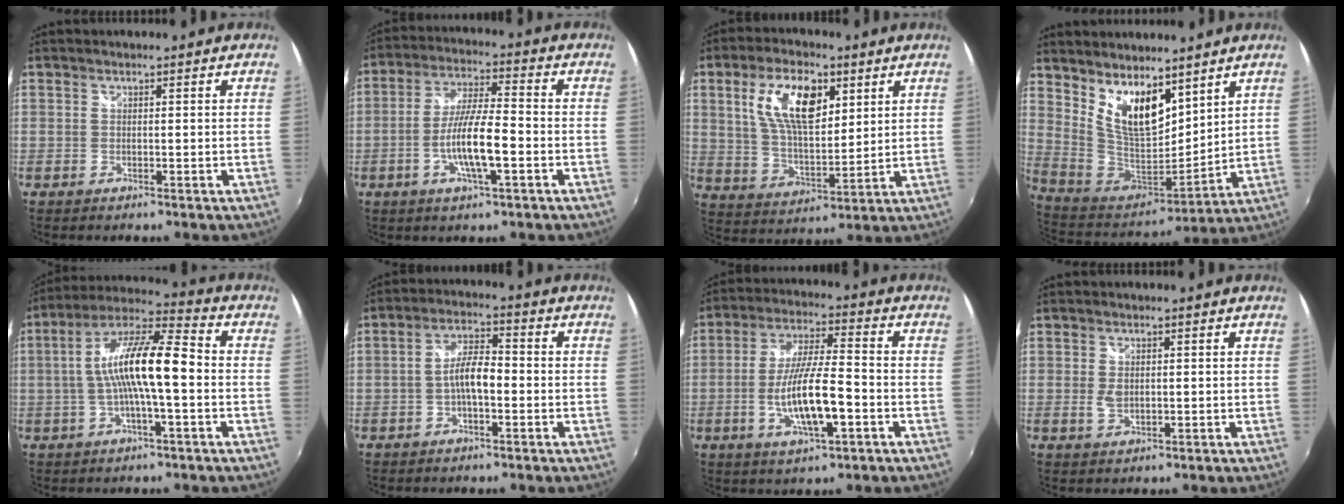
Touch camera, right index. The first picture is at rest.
{"total": 10.1, "force": [-3.3, 1.7, 9.5], "torque": [-0.182, -0.004, -0.060]}
{"total": 13.8, "force": [5.4, 6.5, 10.9], "torque": [-0.200, 0.013, 0.104]}
{"total": 14.5, "force": [8.1, 6.8, 9.9], "torque": [-0.179, -0.009, 0.166]}
{"total": 14.1, "force": [-1.2, 2.6, 13.8], "torque": [-0.255, 0.023, -0.026]}
{"total": 5.9, "force": [-1.6, 2.0, 5.3], "torque": [-0.100, 0.014, -0.028]}
{"total": 12.4, "force": [-3.8, 2.7, 11.5], "torque": [-0.221, -0.009, -0.066]}
{"total": 2.6, "force": [-0.2, 1.7, 2.0], "torque": [-0.036, -0.004, -0.002]}